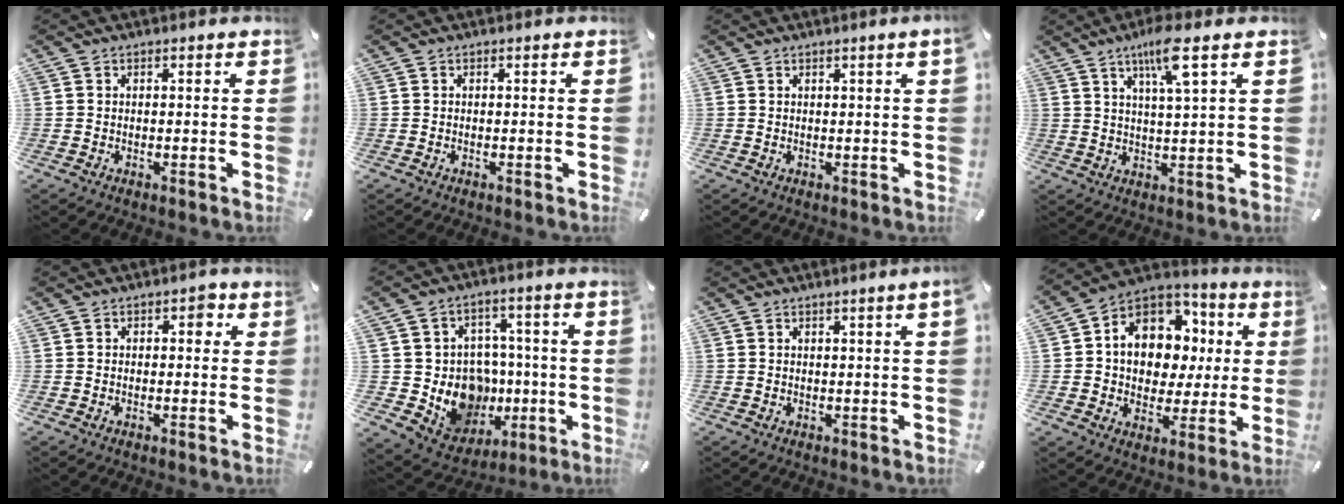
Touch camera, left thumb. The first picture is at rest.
{"total": 0.0}
{"total": 1.7, "force": [0.8, -0.2, 1.4], "torque": [-0.026, -0.002, 0.014]}
{"total": 8.7, "force": [4.8, 1.1, 7.2], "torque": [-0.135, -0.006, 0.077]}
{"total": 2.8, "force": [0.7, 1.8, 2.0], "torque": [-0.010, -0.003, 0.002]}
{"total": 14.1, "force": [-1.3, 13.1, 5.1], "torque": [-0.077, -0.001, 0.018]}
{"total": 1.9, "force": [0.9, -0.2, 1.7], "torque": [-0.030, -0.003, 0.015]}
{"total": 12.4, "force": [2.8, 10.7, 5.7], "torque": [-0.105, -0.021, 0.057]}